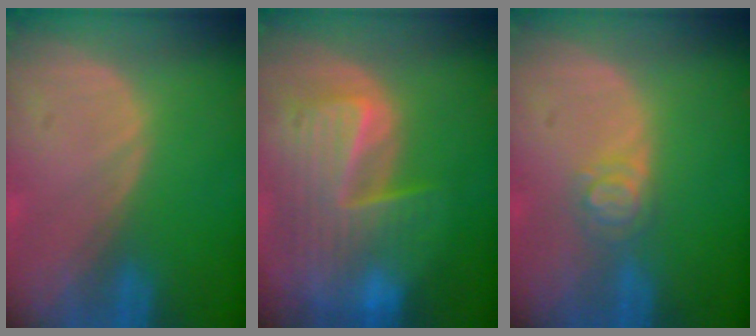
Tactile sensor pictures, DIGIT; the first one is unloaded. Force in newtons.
{"total": 10.0, "press": 8.7, "slide": 5.0}
{"total": 2.9, "press": 2.9, "slide": 0.3}